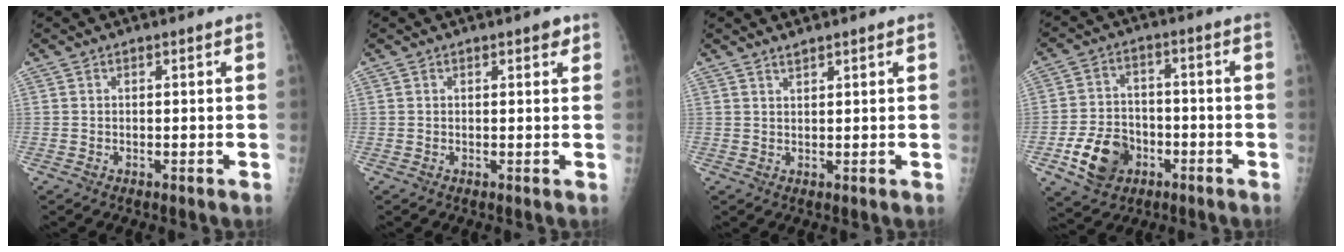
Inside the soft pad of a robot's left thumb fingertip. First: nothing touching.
{"total": 1.7, "force": [1.0, 0.7, 1.2], "torque": [-0.007, -0.002, 0.010]}
{"total": 1.5, "force": [1.4, 0.1, 0.6], "torque": [-0.006, -0.008, 0.027]}
{"total": 10.4, "force": [-4.3, 7.8, 5.3], "torque": [-0.074, 0.019, -0.072]}